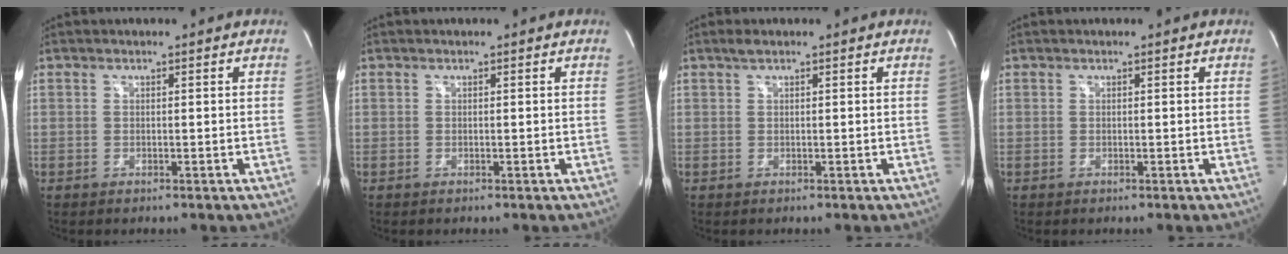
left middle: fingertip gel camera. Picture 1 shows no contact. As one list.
[{"total": 0.0}, {"total": 1.1, "force": [0.8, 0.1, 0.7], "torque": [-0.020, 0.006, 0.017]}, {"total": 0.0}]